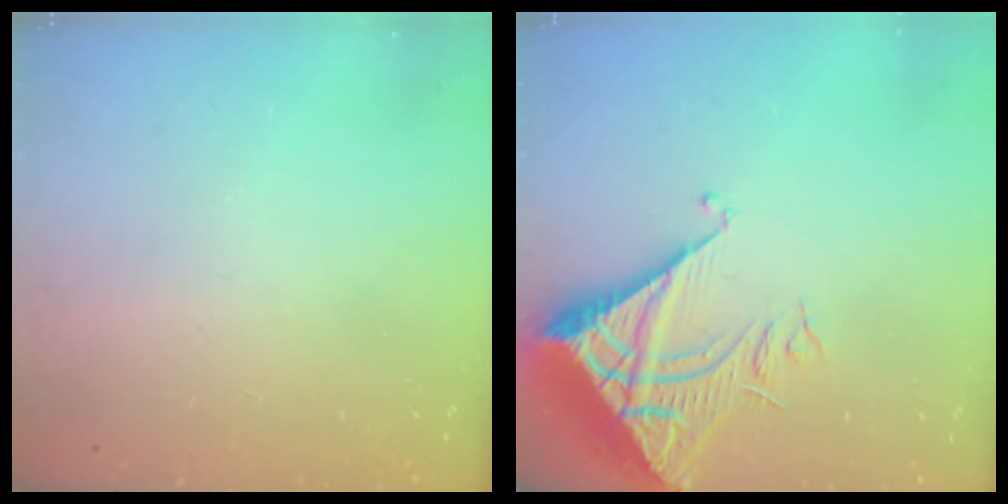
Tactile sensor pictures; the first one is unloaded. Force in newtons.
{"total": 8.4, "press": 8.4, "slide": 1.0}